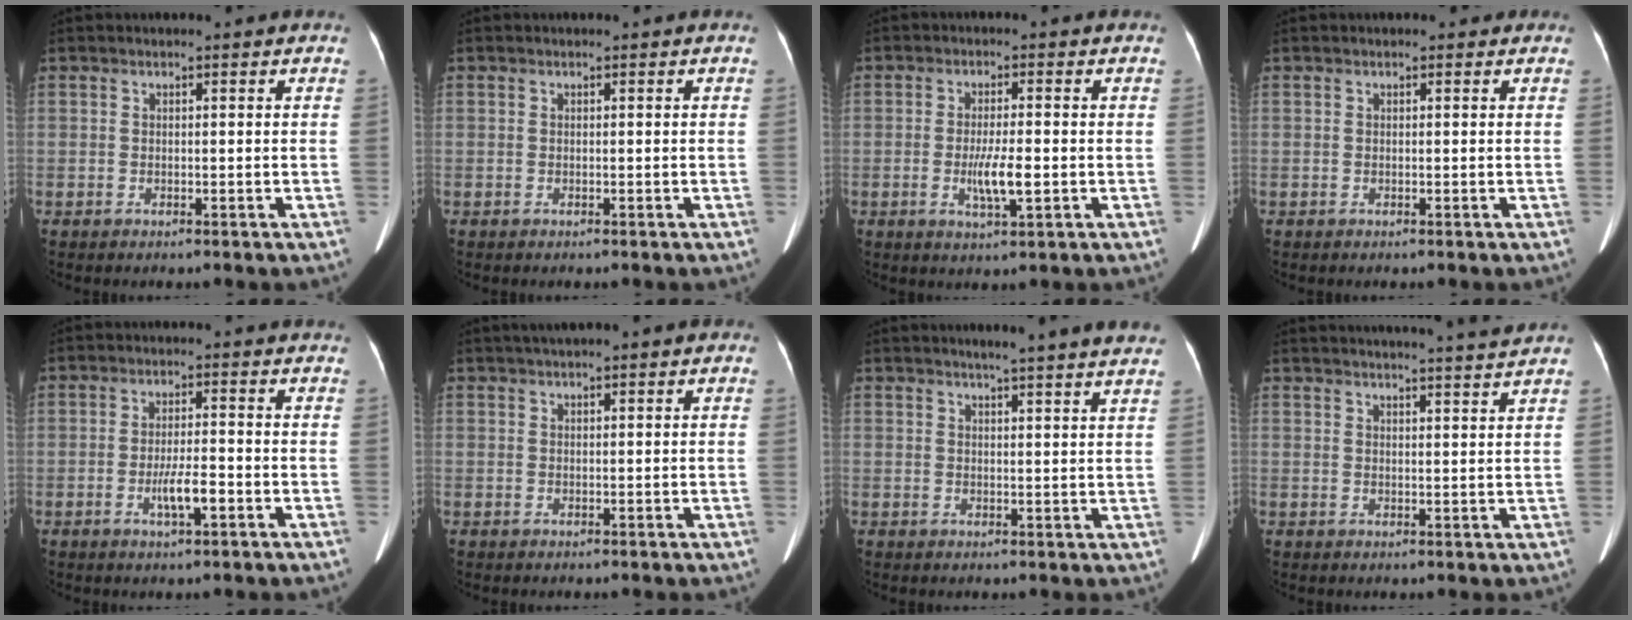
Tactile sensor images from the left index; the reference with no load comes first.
{"total": 0.0}
{"total": 4.8, "force": [-1.0, 0.5, 4.6], "torque": [-0.090, -0.008, -0.017]}
{"total": 0.7, "force": [0.5, 0.5, 0.2], "torque": [-0.005, 0.004, 0.002]}
{"total": 4.1, "force": [-1.7, 0.6, 3.7], "torque": [-0.069, -0.001, -0.031]}
{"total": 3.7, "force": [2.3, 0.8, 2.8], "torque": [-0.041, 0.028, 0.033]}
{"total": 8.9, "force": [7.7, -0.4, 4.5], "torque": [-0.057, 0.008, 0.078]}
{"total": 10.4, "force": [9.8, -1.5, 3.1], "torque": [-0.042, -0.012, 0.115]}